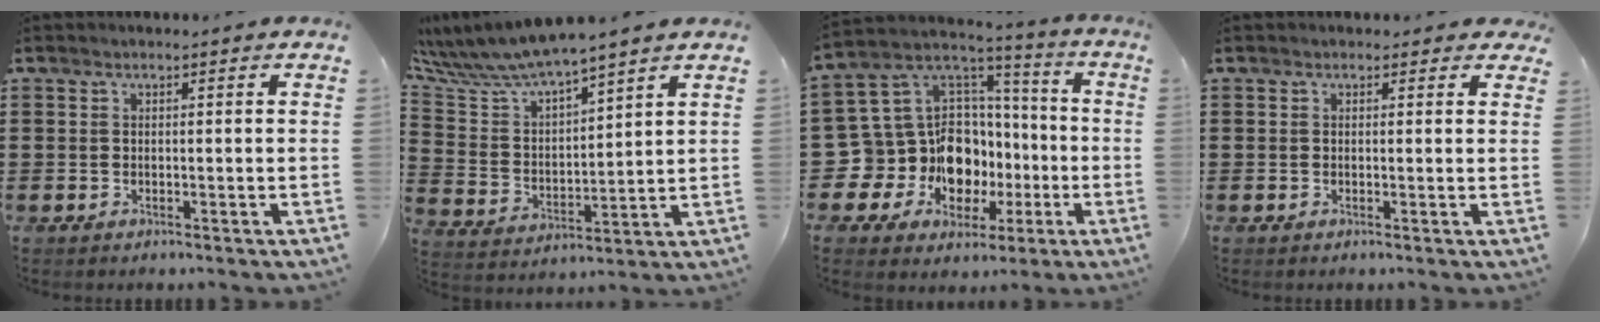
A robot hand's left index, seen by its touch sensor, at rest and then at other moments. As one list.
[{"total": 6.7, "force": [6.4, 0.2, 1.9], "torque": [-0.068, -0.043, 0.109]}, {"total": 14.1, "force": [-4.0, 12.4, 5.3], "torque": [-0.137, -0.018, -0.052]}, {"total": 0.9, "force": [0.5, 0.8, 0.3], "torque": [-0.001, 0.005, 0.005]}]